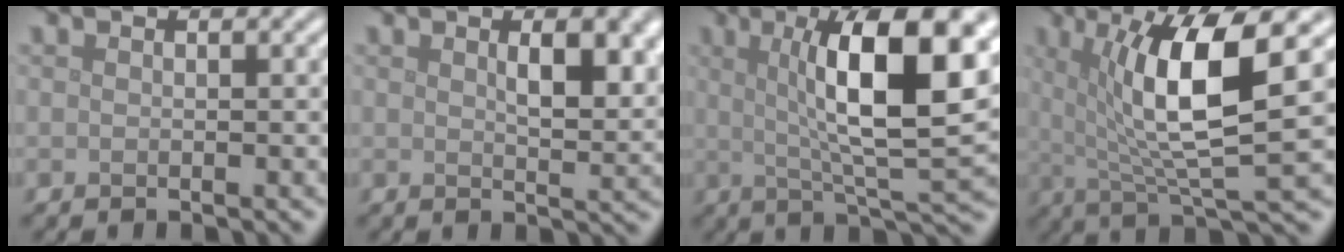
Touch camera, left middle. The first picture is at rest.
{"total": 4.5, "force": [1.5, 1.6, 3.9], "torque": [-0.059, -0.003, 0.029]}
{"total": 11.4, "force": [2.5, 2.7, 10.8], "torque": [-0.149, 0.008, 0.042]}
{"total": 9.4, "force": [2.2, 2.2, 8.9], "torque": [-0.144, -0.007, 0.042]}